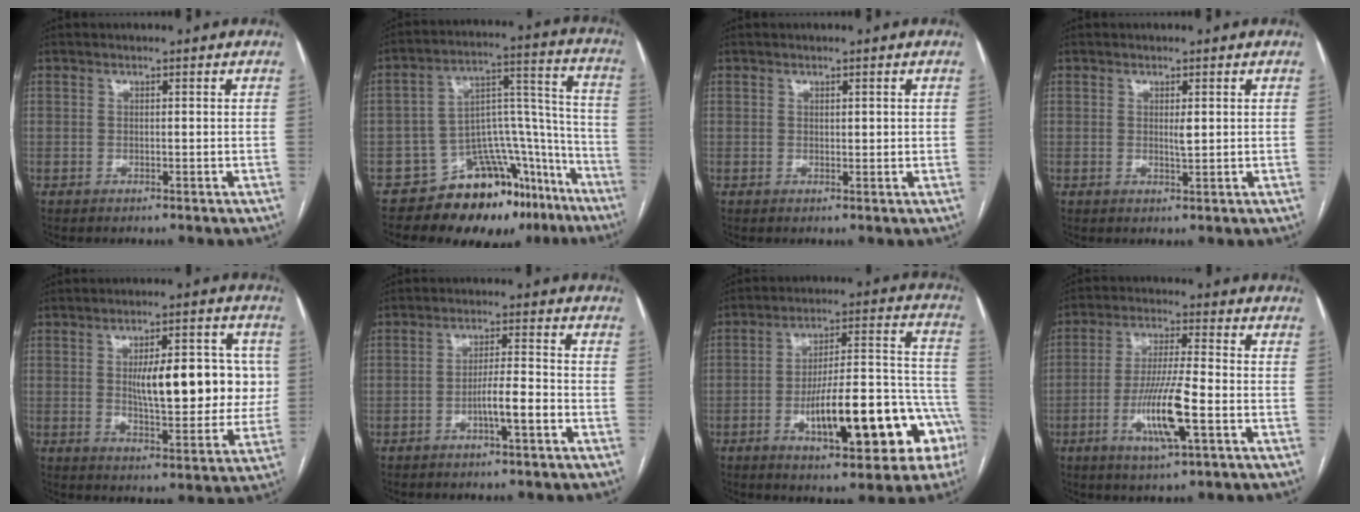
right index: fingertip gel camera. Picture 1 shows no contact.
{"total": 18.4, "force": [-13.9, 9.1, 8.0], "torque": [-0.064, 0.087, -0.195]}
{"total": 0.9, "force": [0.4, 0.4, 0.7], "torque": [-0.009, -0.002, 0.006]}
{"total": 1.4, "force": [0.3, 0.2, 1.3], "torque": [-0.024, -0.002, 0.006]}
{"total": 14.4, "force": [1.6, 5.1, 13.3], "torque": [-0.175, 0.024, 0.031]}
{"total": 5.0, "force": [-2.1, 0.3, 4.6], "torque": [-0.079, 0.006, -0.036]}
{"total": 20.4, "force": [-7.6, 5.6, 18.0], "torque": [-0.195, 0.042, -0.095]}
{"total": 10.7, "force": [-3.5, 0.8, 10.1], "torque": [-0.196, -0.010, -0.064]}